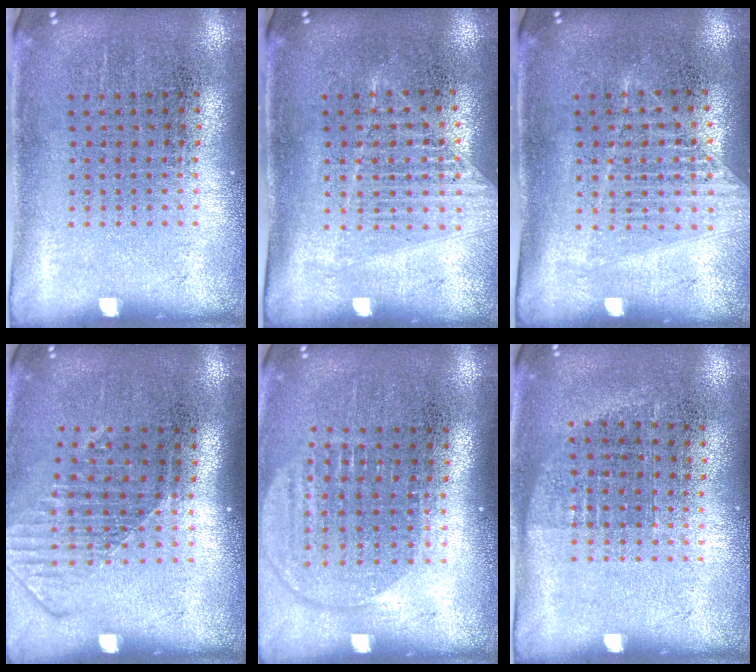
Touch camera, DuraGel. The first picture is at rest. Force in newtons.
{"total": 1.2, "press": 1.1, "slide": 0.5}
{"total": 1.2, "press": 1.1, "slide": 0.5}
{"total": 1.6, "press": 1.2, "slide": 1.0}
{"total": 1.5, "press": 1.3, "slide": 0.8}
{"total": 0.6, "press": 0.6, "slide": 0.2}